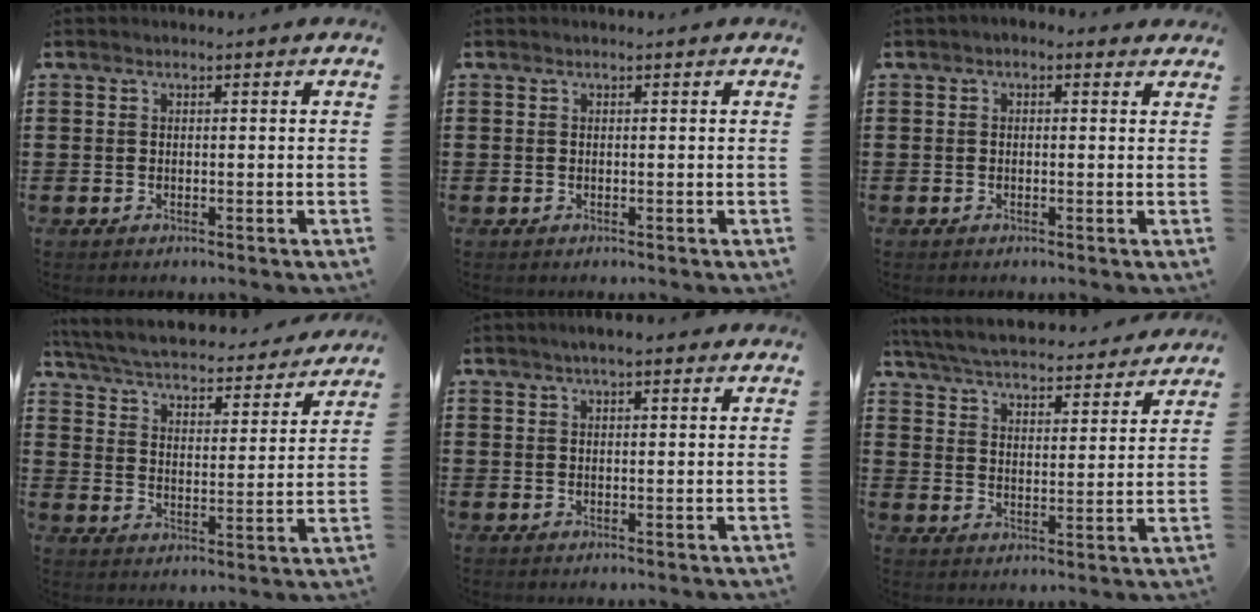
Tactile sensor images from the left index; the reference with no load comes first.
{"total": 0.0}
{"total": 1.1, "force": [-0.2, 0.8, 0.6], "torque": [-0.014, 0.005, -0.006]}
{"total": 4.2, "force": [4.1, 0.2, 1.0], "torque": [-0.042, -0.034, 0.062]}
{"total": 2.3, "force": [1.6, 0.4, 1.6], "torque": [-0.032, 0.005, 0.027]}
{"total": 5.1, "force": [5.1, 0.0, 0.8], "torque": [-0.040, -0.037, 0.085]}